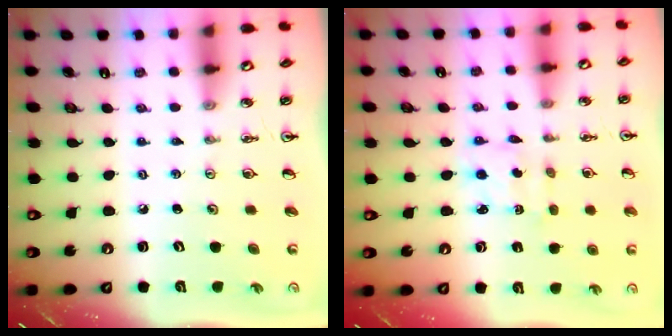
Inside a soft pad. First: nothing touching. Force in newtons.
{"total": 2.0, "press": 1.9, "slide": 0.8}